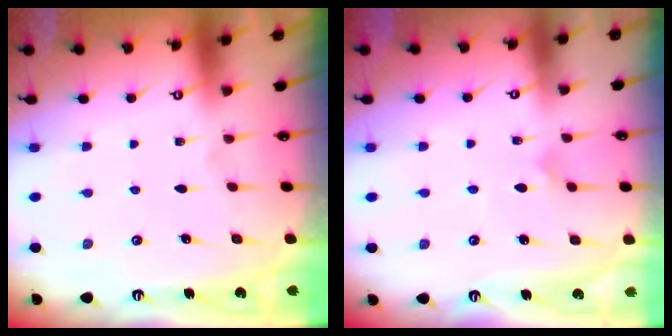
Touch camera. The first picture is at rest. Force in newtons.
{"total": 5.0, "press": 5.0, "slide": 0.4}